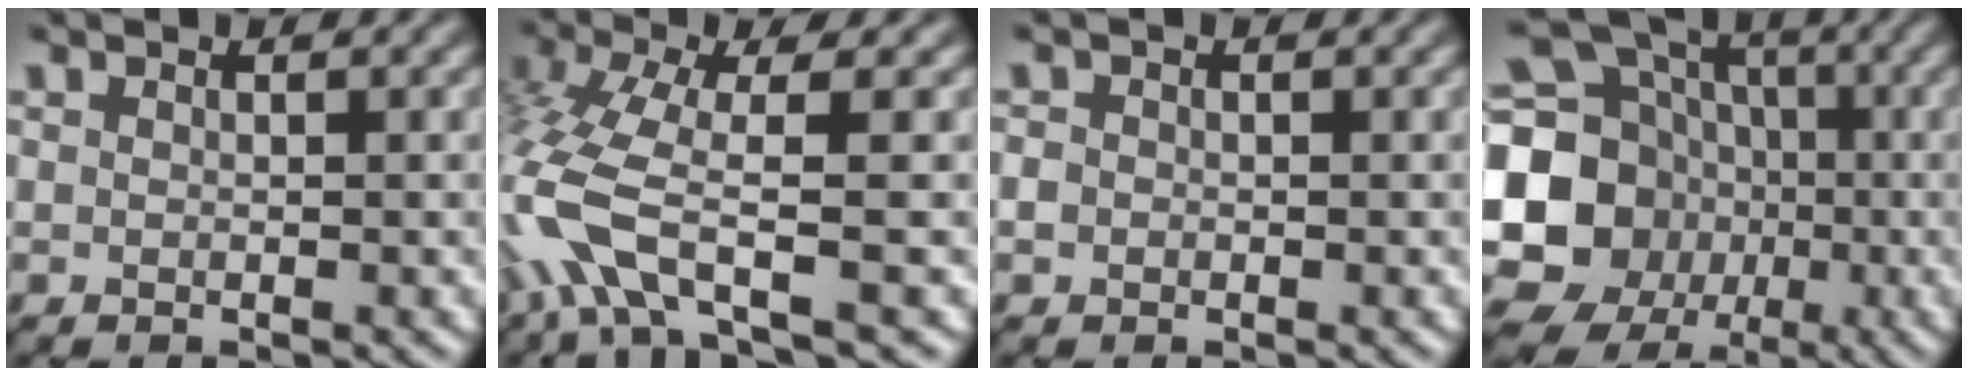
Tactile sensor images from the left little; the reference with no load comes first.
{"total": 7.5, "force": [-3.2, 2.1, 6.4], "torque": [-0.162, -0.005, -0.077]}
{"total": 1.0, "force": [-0.7, 0.8, 0.0], "torque": [0.005, -0.002, -0.017]}
{"total": 15.0, "force": [-2.1, 13.4, 6.6], "torque": [-0.147, -0.018, -0.064]}